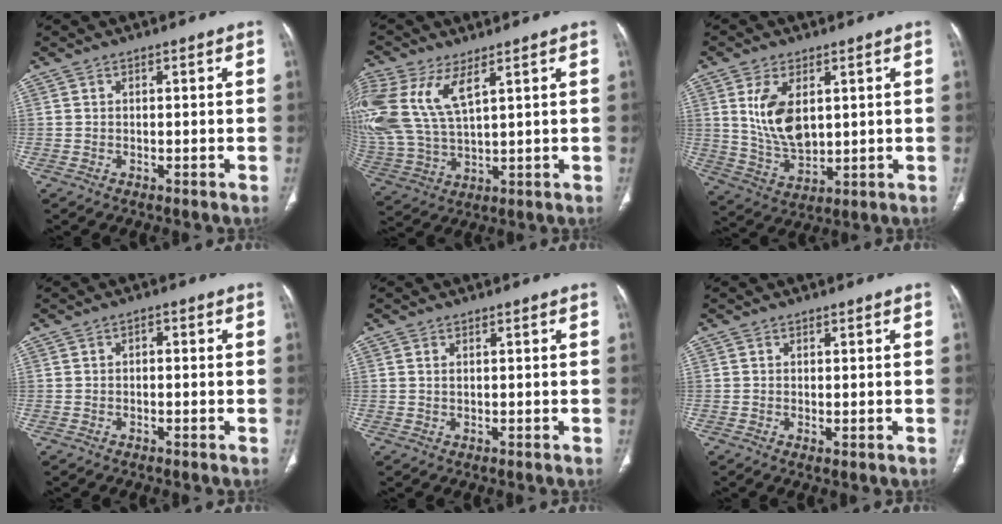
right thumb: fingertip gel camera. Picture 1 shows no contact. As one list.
[{"total": 16.5, "force": [7.1, 7.6, 12.9], "torque": [-0.315, -0.011, 0.150]}, {"total": 10.7, "force": [2.7, 6.0, 8.4], "torque": [-0.153, -0.018, 0.066]}, {"total": 1.2, "force": [0.0, 0.7, 1.0], "torque": [-0.013, 0.007, -0.004]}, {"total": 0.8, "force": [0.3, 0.3, 0.6], "torque": [-0.017, 0.003, 0.008]}, {"total": 0.9, "force": [-0.1, 0.4, 0.8], "torque": [-0.020, -0.005, 0.001]}]